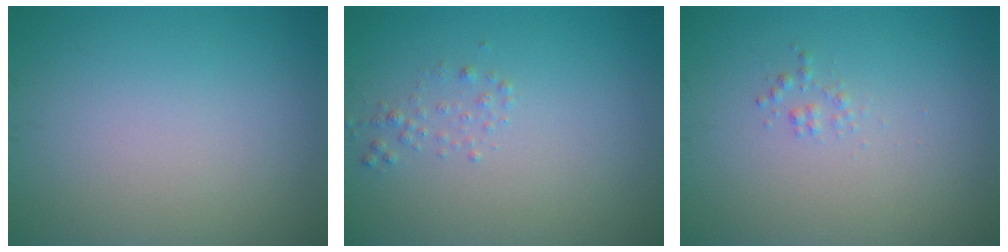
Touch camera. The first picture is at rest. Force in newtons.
{"total": 1.0, "press": 1.0, "slide": 0.1}
{"total": 0.7, "press": 0.7, "slide": 0.0}